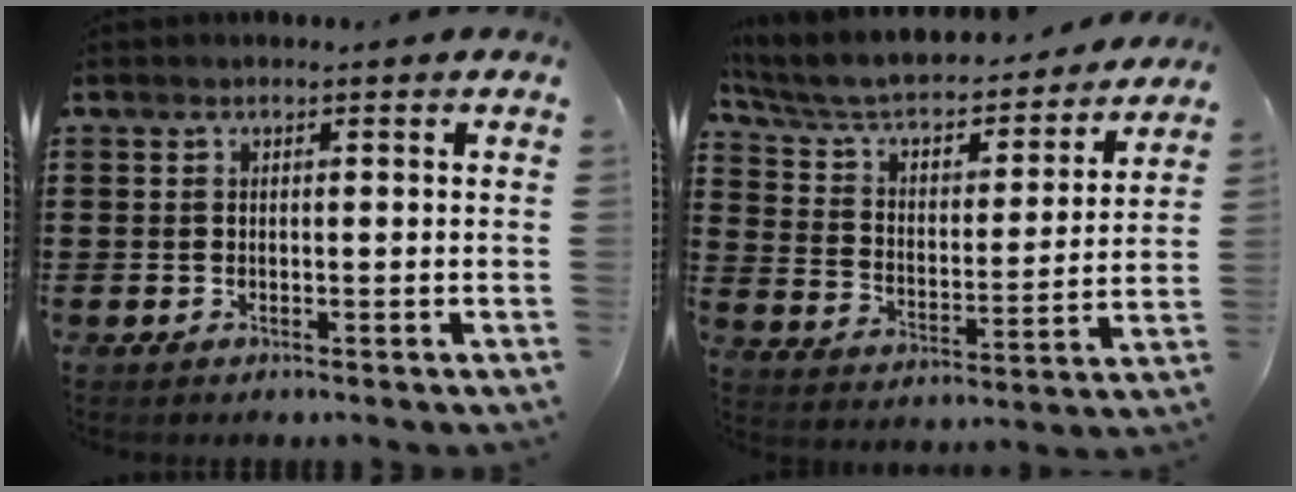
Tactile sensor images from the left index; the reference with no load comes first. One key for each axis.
{"total": 5.6, "fx": 4.7, "fy": 1.9, "fz": 2.3, "tx": -0.070, "ty": -0.039, "tz": 0.075}